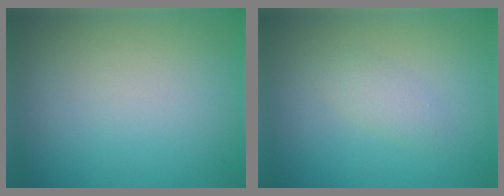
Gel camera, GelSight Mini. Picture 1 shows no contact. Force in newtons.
{"total": 1.5, "press": 1.5, "slide": 0.1}